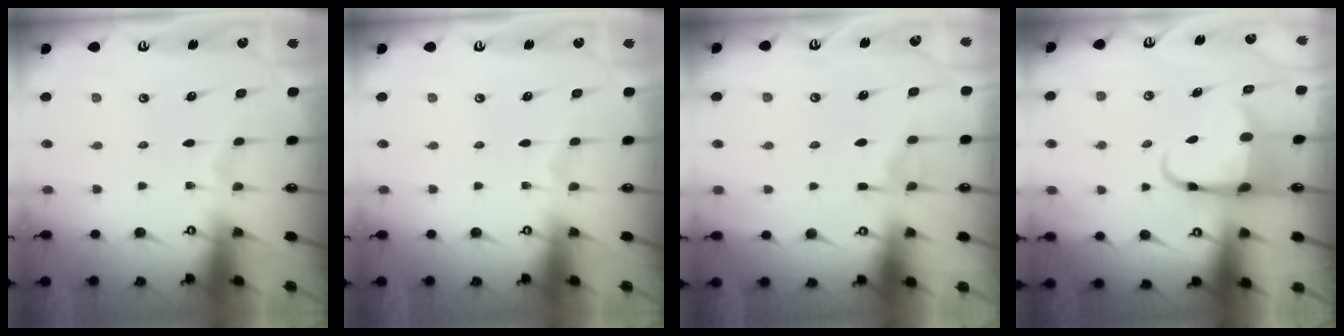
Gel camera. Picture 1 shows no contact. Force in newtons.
{"total": 0.0}
{"total": 4.4, "press": 4.4, "slide": 0.4}
{"total": 6.3, "press": 6.2, "slide": 1.4}